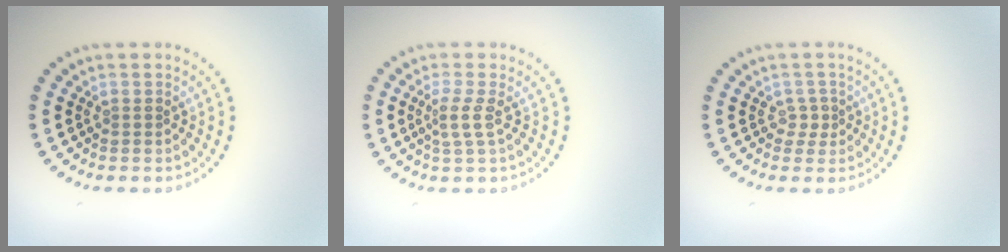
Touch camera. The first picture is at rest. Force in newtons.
{"total": 2.0, "press": 1.4, "slide": 1.5}
{"total": 1.1, "press": 0.7, "slide": 0.7}